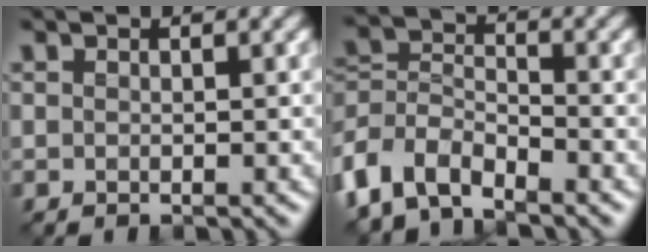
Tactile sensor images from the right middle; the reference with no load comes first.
{"total": 5.6, "force": [-4.1, 2.9, 2.6], "torque": [-0.053, -0.001, -0.094]}